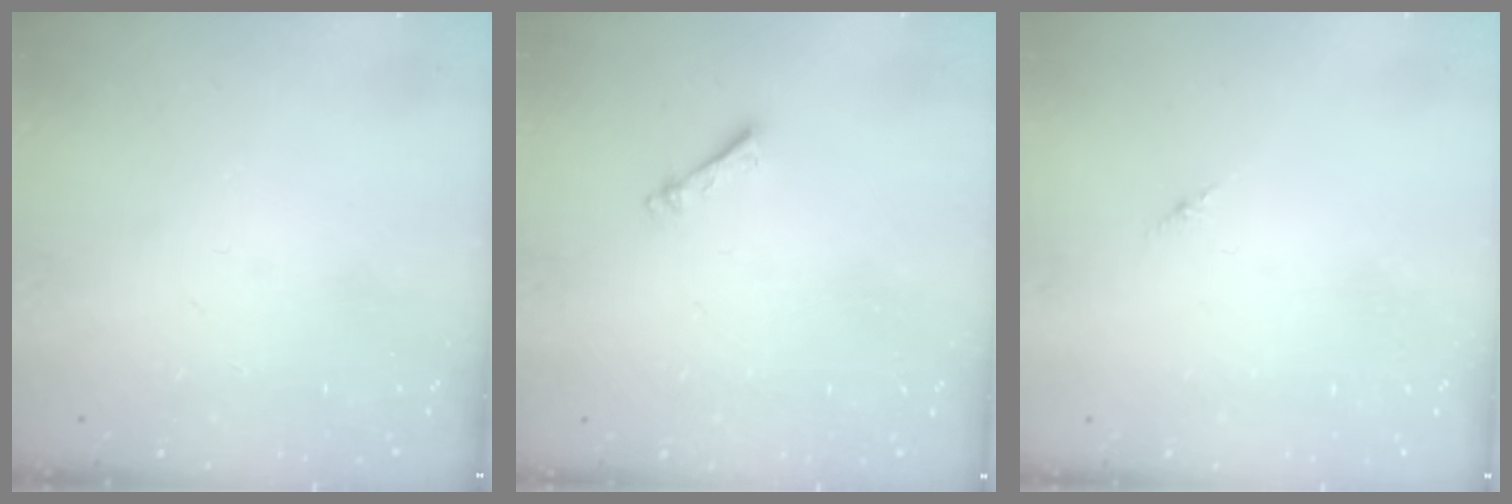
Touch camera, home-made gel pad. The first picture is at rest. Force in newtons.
{"total": 2.4, "press": 2.3, "slide": 0.4}
{"total": 1.8, "press": 1.7, "slide": 0.6}